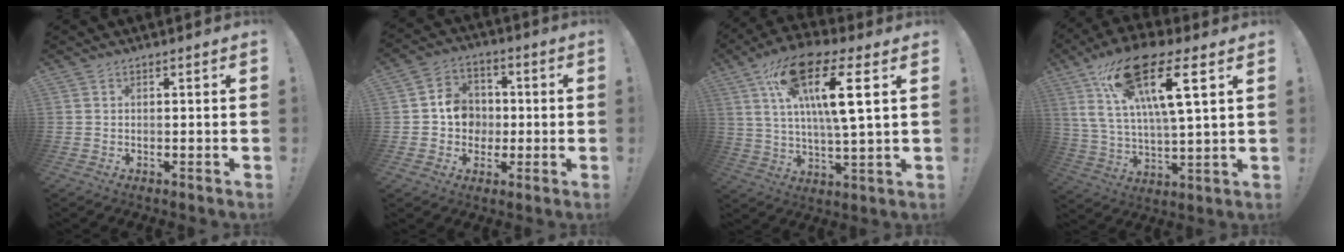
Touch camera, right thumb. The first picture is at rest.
{"total": 9.8, "force": [-0.3, 9.0, 3.8], "torque": [-0.049, 0.009, 0.001]}
{"total": 16.9, "force": [6.9, 4.2, 14.8], "torque": [-0.266, -0.010, 0.102]}
{"total": 19.5, "force": [10.4, 5.6, 15.5], "torque": [-0.278, -0.038, 0.166]}